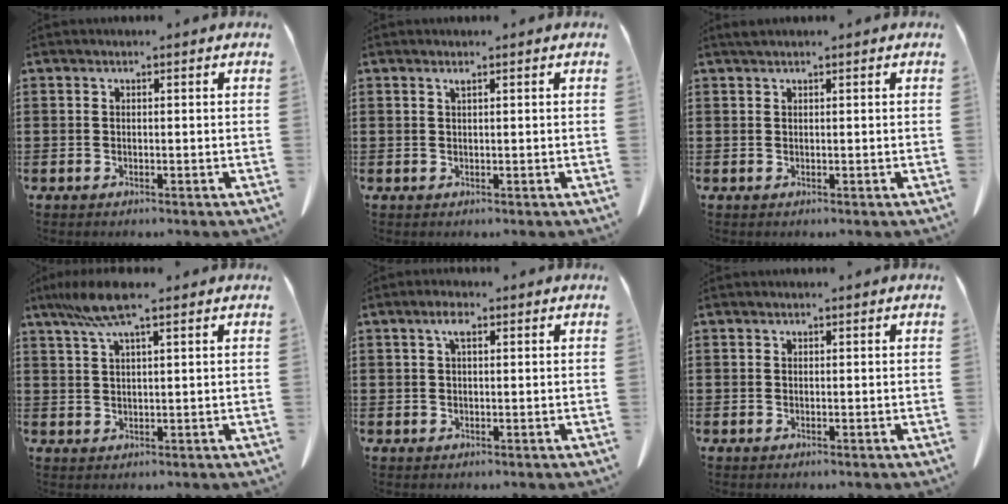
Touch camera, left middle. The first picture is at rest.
{"total": 0.7, "force": [0.4, 0.0, 0.5], "torque": [-0.012, -0.001, 0.009]}
{"total": 0.8, "force": [0.6, 0.0, 0.5], "torque": [-0.012, -0.001, 0.012]}
{"total": 6.5, "force": [4.0, 0.8, 5.0], "torque": [-0.107, -0.002, 0.073]}
{"total": 2.7, "force": [1.1, 1.2, 2.1], "torque": [-0.048, 0.009, 0.018]}
{"total": 0.0}